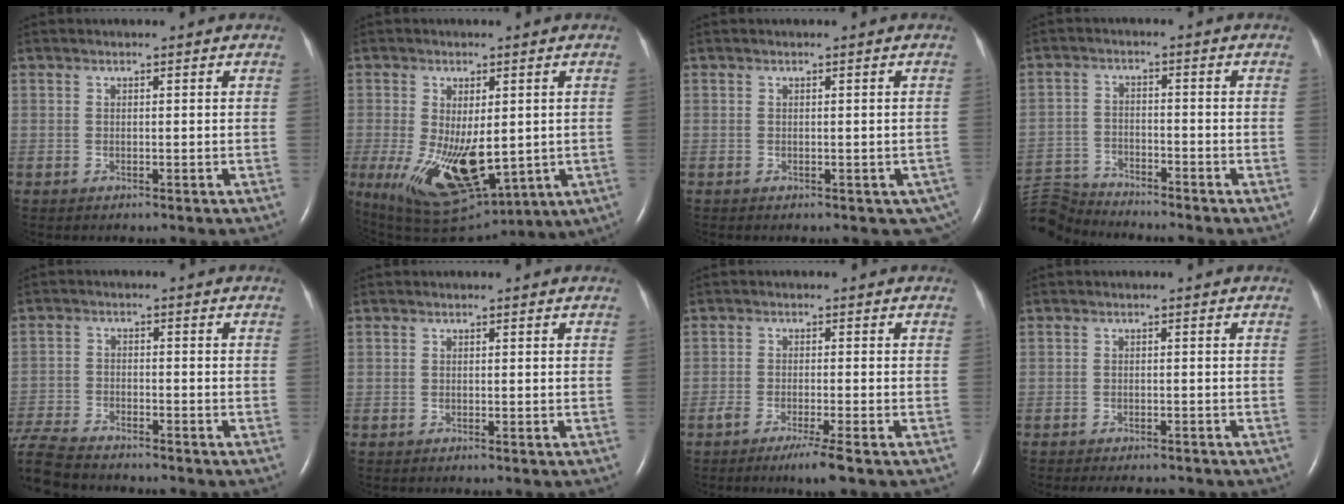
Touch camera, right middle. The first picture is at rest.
{"total": 17.1, "force": [-3.6, 7.6, 14.9], "torque": [-0.275, -0.033, -0.030]}
{"total": 3.0, "force": [-1.3, 1.9, 1.9], "torque": [-0.003, -0.001, -0.013]}
{"total": 9.8, "force": [-9.6, 1.3, 1.0], "torque": [-0.035, 0.009, -0.179]}
{"total": 11.7, "force": [-10.4, 2.8, 4.6], "torque": [-0.112, -0.012, -0.177]}
{"total": 0.0}
{"total": 4.0, "force": [-2.6, -0.3, 3.0], "torque": [-0.055, -0.012, -0.048]}
{"total": 6.7, "force": [-5.9, 2.1, 2.5], "torque": [-0.033, -0.004, -0.070]}